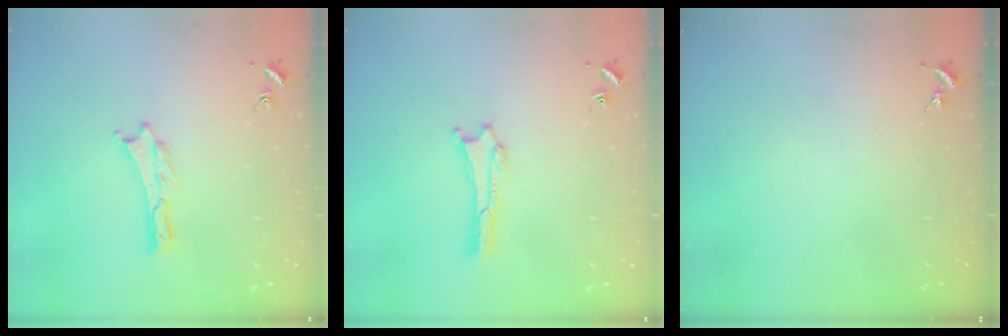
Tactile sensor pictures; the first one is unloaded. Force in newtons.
{"total": 0.0}
{"total": 0.0}